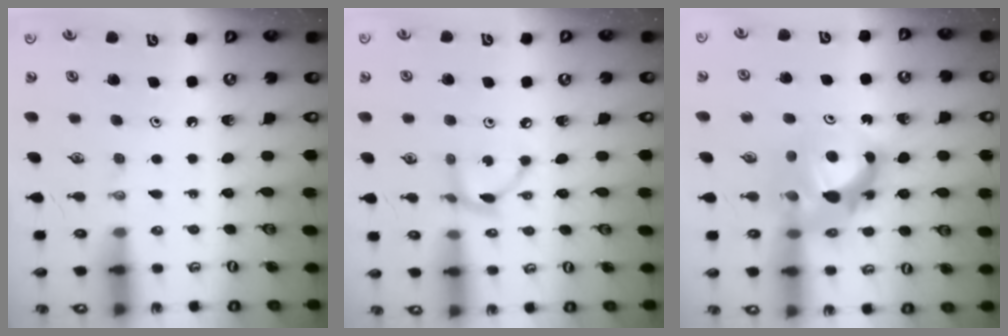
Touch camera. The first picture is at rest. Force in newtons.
{"total": 5.1, "press": 5.0, "slide": 0.2}
{"total": 10.9, "press": 10.8, "slide": 0.9}